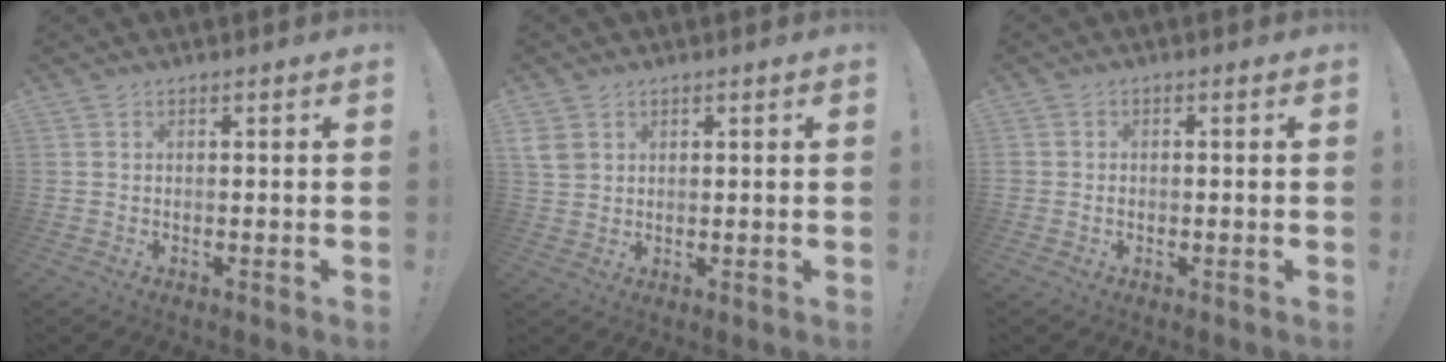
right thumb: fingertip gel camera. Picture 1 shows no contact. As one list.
[{"total": 4.2, "force": [2.0, 3.2, 1.8], "torque": [-0.027, -0.002, 0.042]}, {"total": 1.0, "force": [-0.5, 0.8, 0.1], "torque": [-0.007, 0.005, -0.009]}]